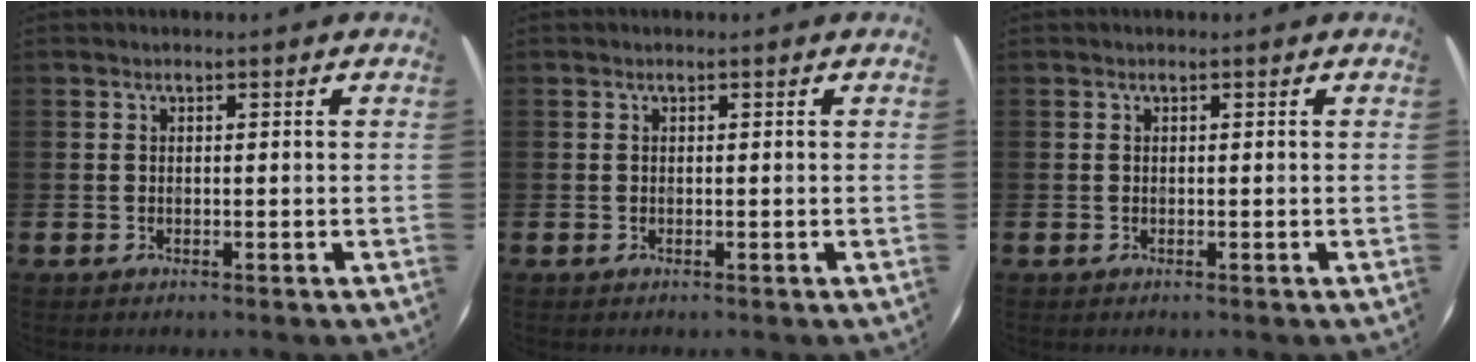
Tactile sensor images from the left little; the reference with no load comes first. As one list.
[{"total": 0.0}, {"total": 0.0}]